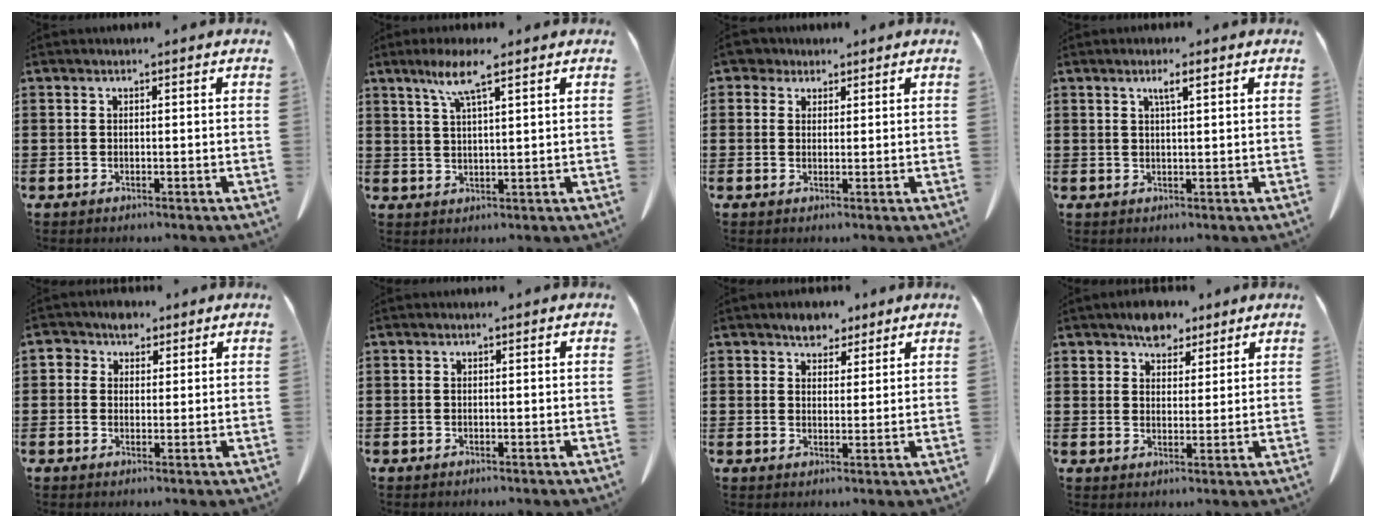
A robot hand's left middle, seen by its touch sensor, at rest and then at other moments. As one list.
[{"total": 5.7, "force": [3.6, 0.4, 4.4], "torque": [-0.095, 0.004, 0.061]}, {"total": 2.8, "force": [2.2, 1.7, 0.7], "torque": [-0.024, 0.010, 0.041]}, {"total": 2.2, "force": [1.1, 0.2, 1.9], "torque": [-0.039, 0.003, 0.017]}, {"total": 3.7, "force": [2.2, 2.8, 1.0], "torque": [-0.025, 0.012, 0.039]}, {"total": 0.0}, {"total": 3.6, "force": [3.1, 1.8, 0.1], "torque": [-0.008, 0.000, 0.057]}, {"total": 5.1, "force": [4.2, 2.7, 1.0], "torque": [-0.026, 0.003, 0.078]}]